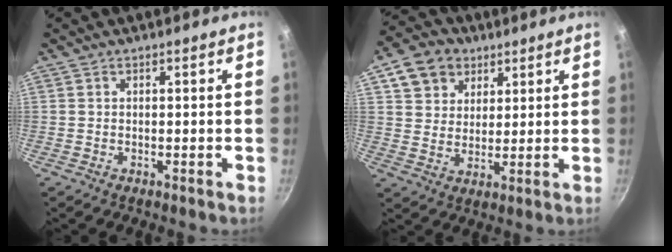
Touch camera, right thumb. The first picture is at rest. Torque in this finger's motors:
{"motor_torque": [-0.59, 0.72, -0.36, 0.04, 0.12]}